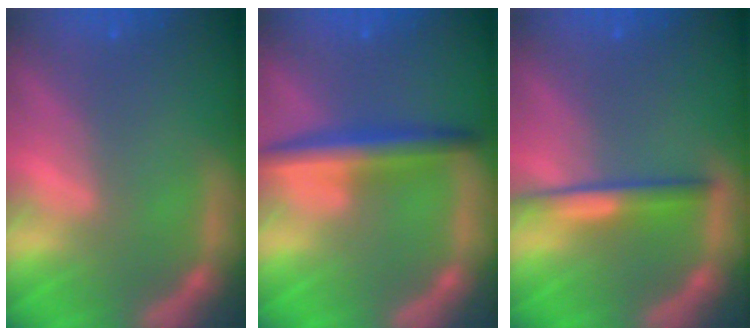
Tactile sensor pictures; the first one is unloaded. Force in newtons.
{"total": 4.5}
{"total": 3.0}